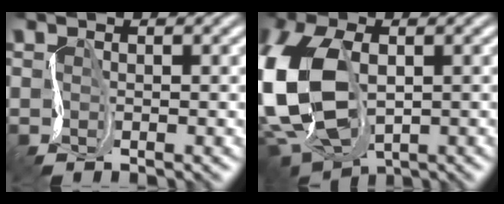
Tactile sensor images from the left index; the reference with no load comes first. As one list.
[{"total": 11.5, "force": [-1.8, 7.5, 8.5], "torque": [-0.228, -0.019, -0.033]}]